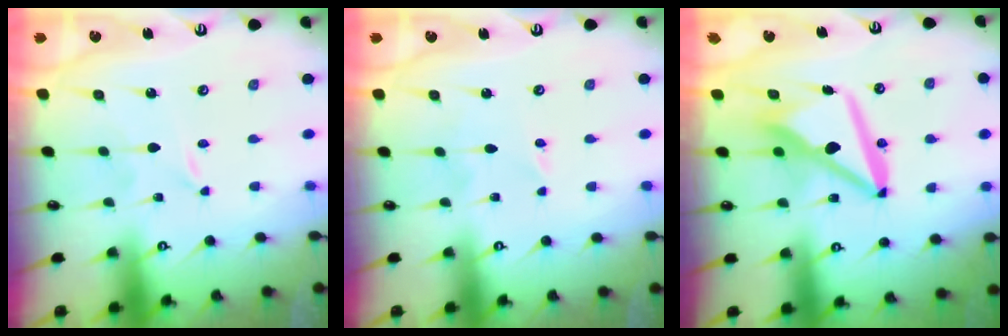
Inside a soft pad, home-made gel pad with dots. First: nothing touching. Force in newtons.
{"total": 3.5, "press": 3.5, "slide": 0.3}
{"total": 11.9, "press": 11.8, "slide": 1.4}